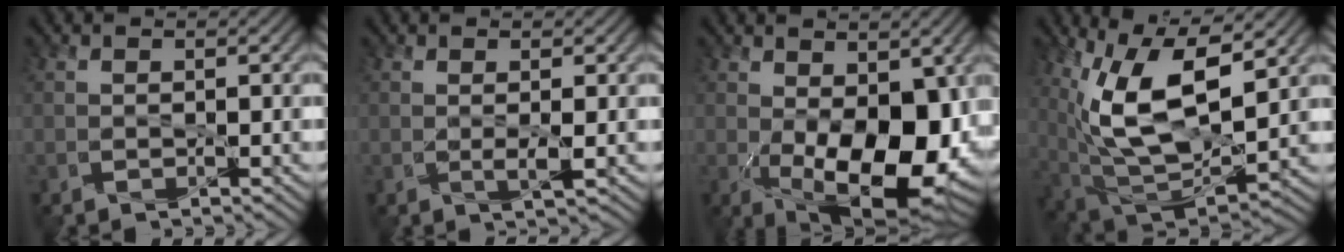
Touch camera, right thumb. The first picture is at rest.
{"total": 1.4, "force": [0.2, 0.1, 1.4], "torque": [-0.030, -0.002, 0.003]}
{"total": 15.1, "force": [-1.6, 8.0, 12.7], "torque": [-0.194, -0.033, -0.004]}
{"total": 14.7, "force": [4.8, 6.4, 12.4], "torque": [-0.250, -0.008, 0.093]}